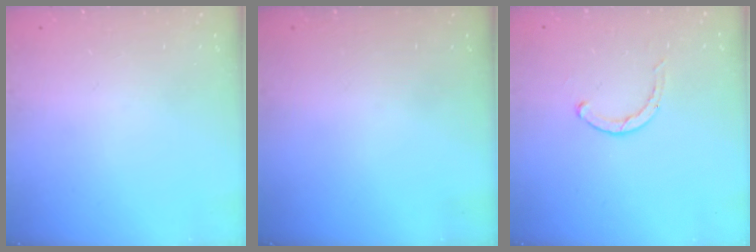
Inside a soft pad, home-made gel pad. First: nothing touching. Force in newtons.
{"total": 0.0}
{"total": 1.9, "press": 1.8, "slide": 0.3}